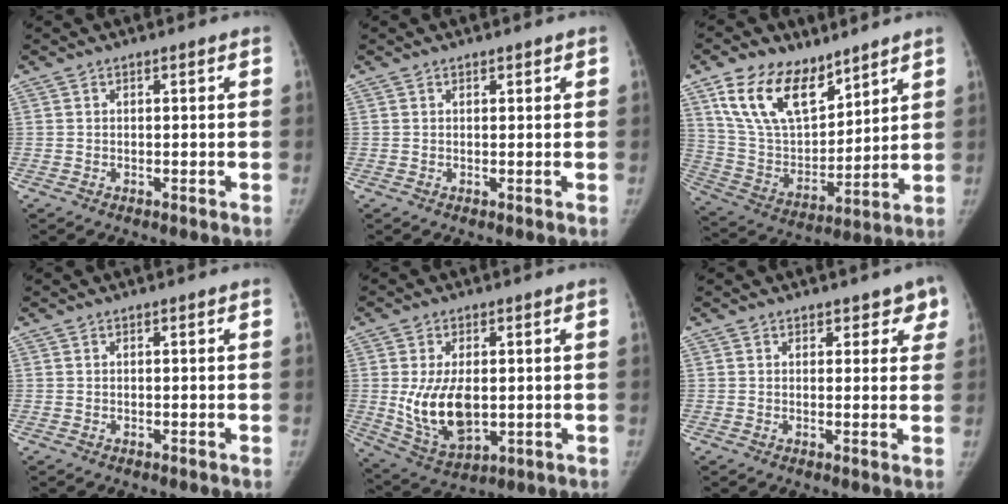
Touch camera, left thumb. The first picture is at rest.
{"total": 0.7, "force": [0.5, 0.3, 0.2], "torque": [0.001, -0.003, 0.006]}
{"total": 17.7, "force": [11.2, 9.6, 9.8], "torque": [-0.138, -0.051, 0.224]}
{"total": 0.0}
{"total": 11.9, "force": [0.0, 6.7, 9.9], "torque": [-0.174, -0.015, 0.019]}
{"total": 4.0, "force": [2.7, 2.5, 1.5], "torque": [0.030, -0.010, 0.030]}